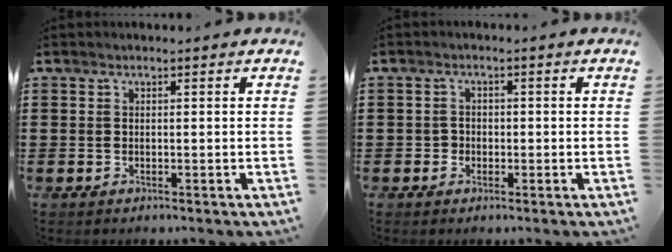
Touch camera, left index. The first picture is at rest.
{"total": 1.7, "force": [-0.6, 1.5, 0.3], "torque": [-0.011, 0.004, -0.014]}